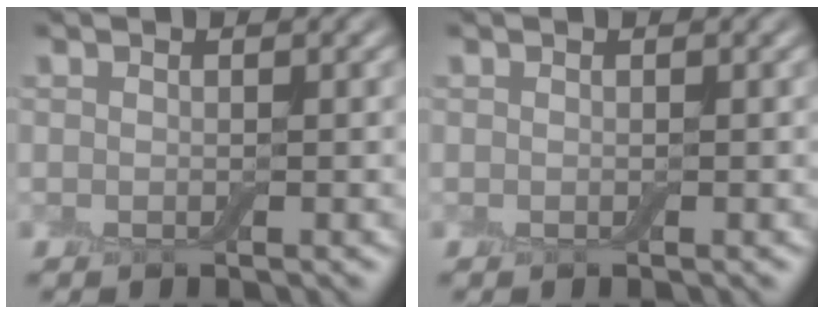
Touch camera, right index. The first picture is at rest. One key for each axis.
{"total": 0.0}